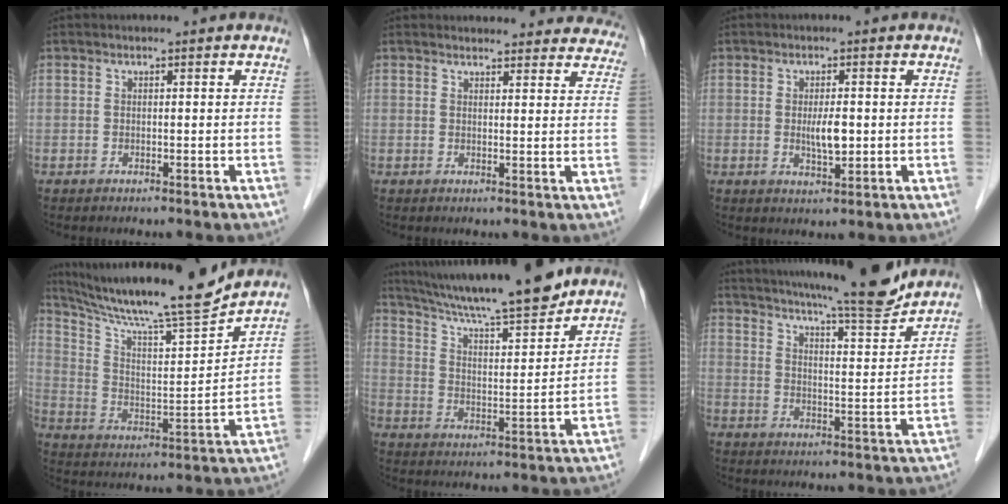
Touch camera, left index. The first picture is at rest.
{"total": 17.3, "force": [16.5, 4.7, 2.9], "torque": [-0.007, -0.020, 0.167]}
{"total": 3.3, "force": [0.0, 0.8, 3.2], "torque": [-0.060, -0.004, 0.002]}
{"total": 18.1, "force": [16.1, -0.6, 8.2], "torque": [-0.149, -0.012, 0.262]}
{"total": 17.5, "force": [15.4, 0.4, 8.3], "torque": [-0.141, 0.006, 0.247]}
{"total": 16.5, "force": [14.9, 0.1, 7.1], "torque": [-0.113, -0.023, 0.208]}